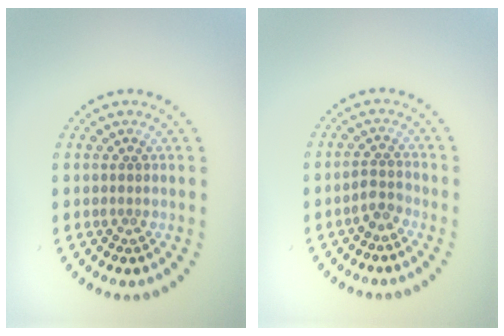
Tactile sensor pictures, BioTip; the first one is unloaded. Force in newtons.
{"total": 1.7, "press": 1.3, "slide": 1.1}